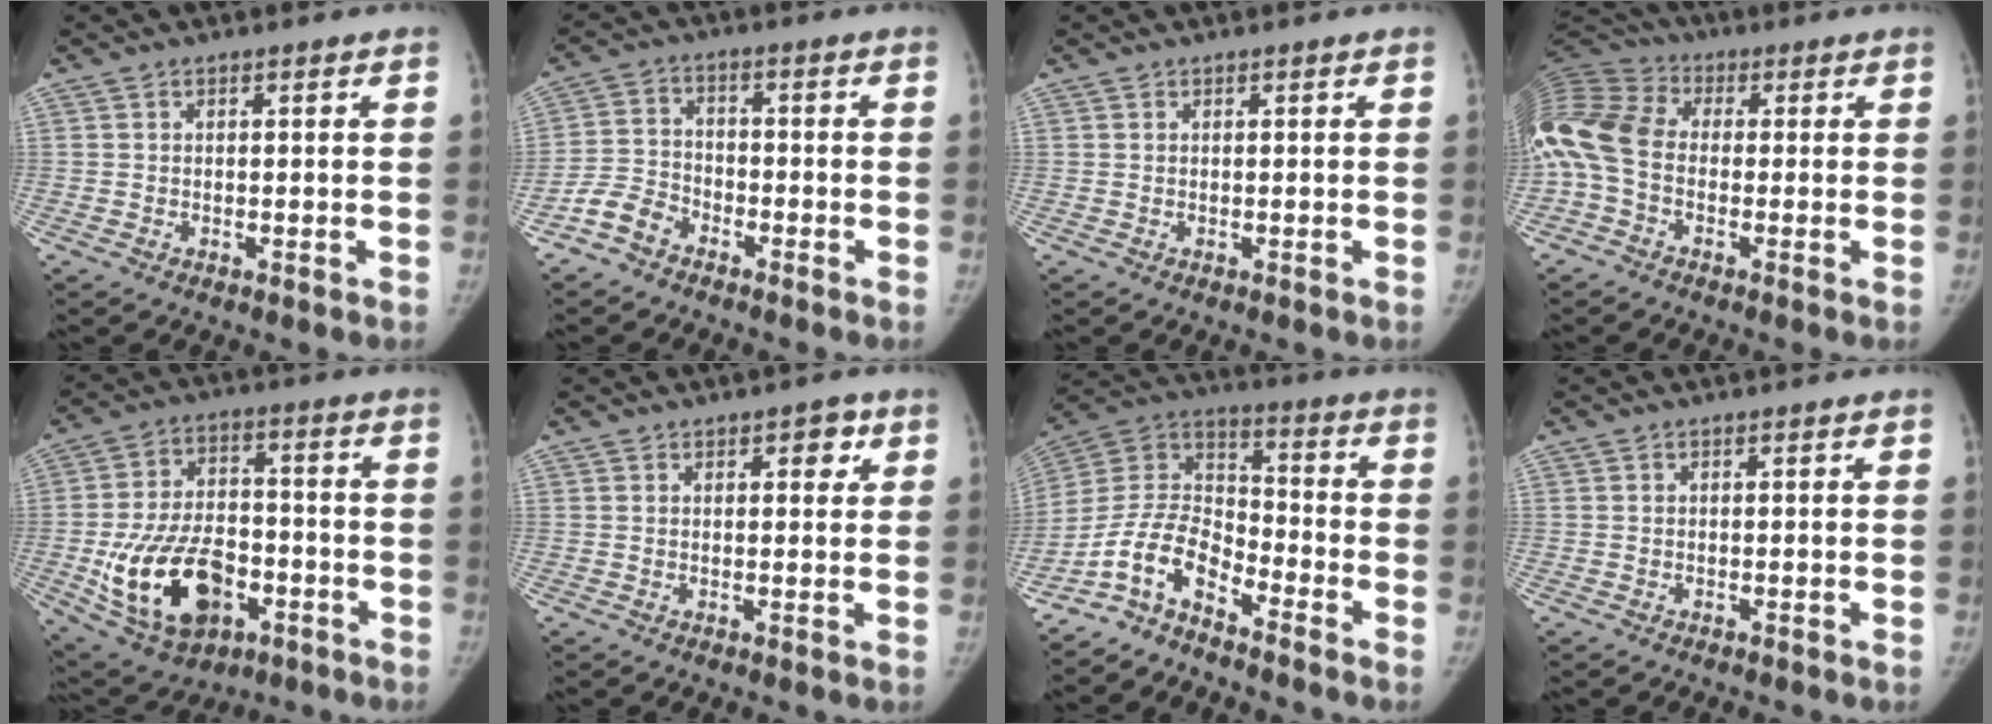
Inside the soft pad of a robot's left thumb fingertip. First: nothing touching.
{"total": 5.7, "force": [-4.1, 3.4, 1.8], "torque": [-0.032, 0.021, -0.089]}
{"total": 0.0}
{"total": 14.0, "force": [-1.7, 9.7, 10.0], "torque": [-0.228, 0.027, -0.046]}
{"total": 19.3, "force": [-6.3, 12.0, 13.7], "torque": [-0.224, 0.026, -0.090]}
{"total": 3.1, "force": [1.4, 1.6, 2.2], "torque": [-0.010, -0.003, 0.015]}
{"total": 11.0, "force": [-7.8, 4.9, 5.9], "torque": [-0.112, 0.081, -0.163]}
{"total": 0.0}